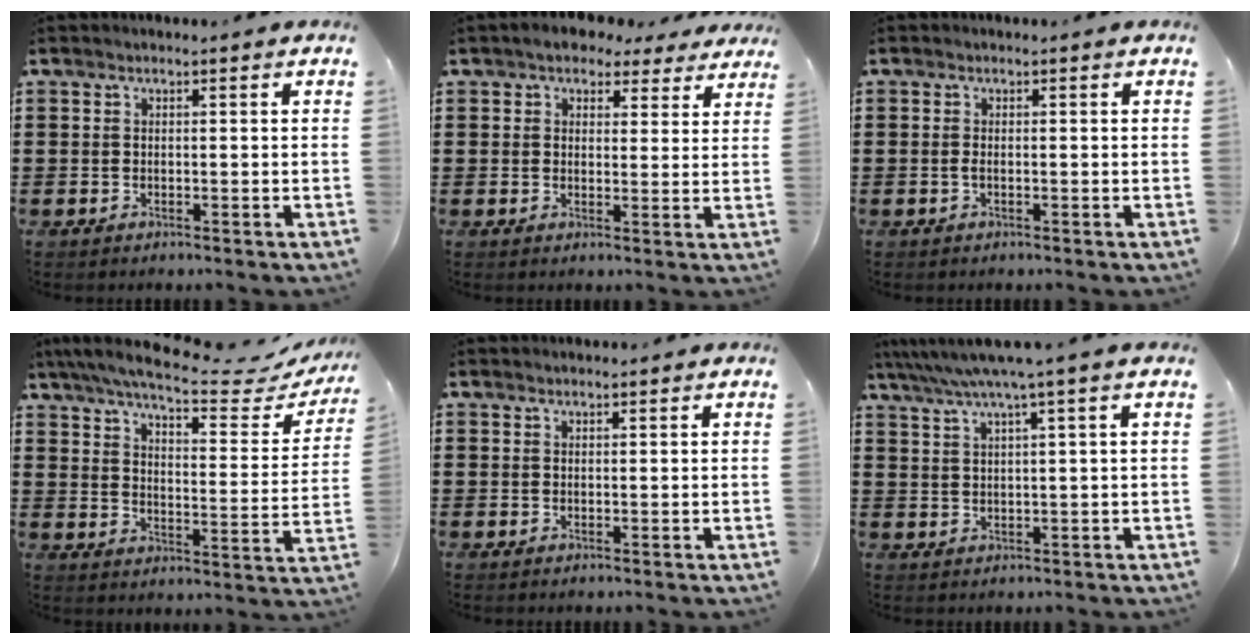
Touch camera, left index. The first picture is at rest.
{"total": 3.9, "force": [3.4, 1.7, 0.8], "torque": [-0.024, -0.004, 0.062]}
{"total": 0.7, "force": [-0.3, 0.1, 0.6], "torque": [-0.012, -0.004, -0.006]}
{"total": 7.1, "force": [6.1, 0.4, 3.5], "torque": [-0.089, -0.041, 0.101]}
{"total": 0.8, "force": [0.8, 0.1, 0.0], "torque": [-0.003, 0.000, 0.016]}
{"total": 4.8, "force": [3.0, -0.9, 3.6], "torque": [-0.077, -0.013, 0.049]}